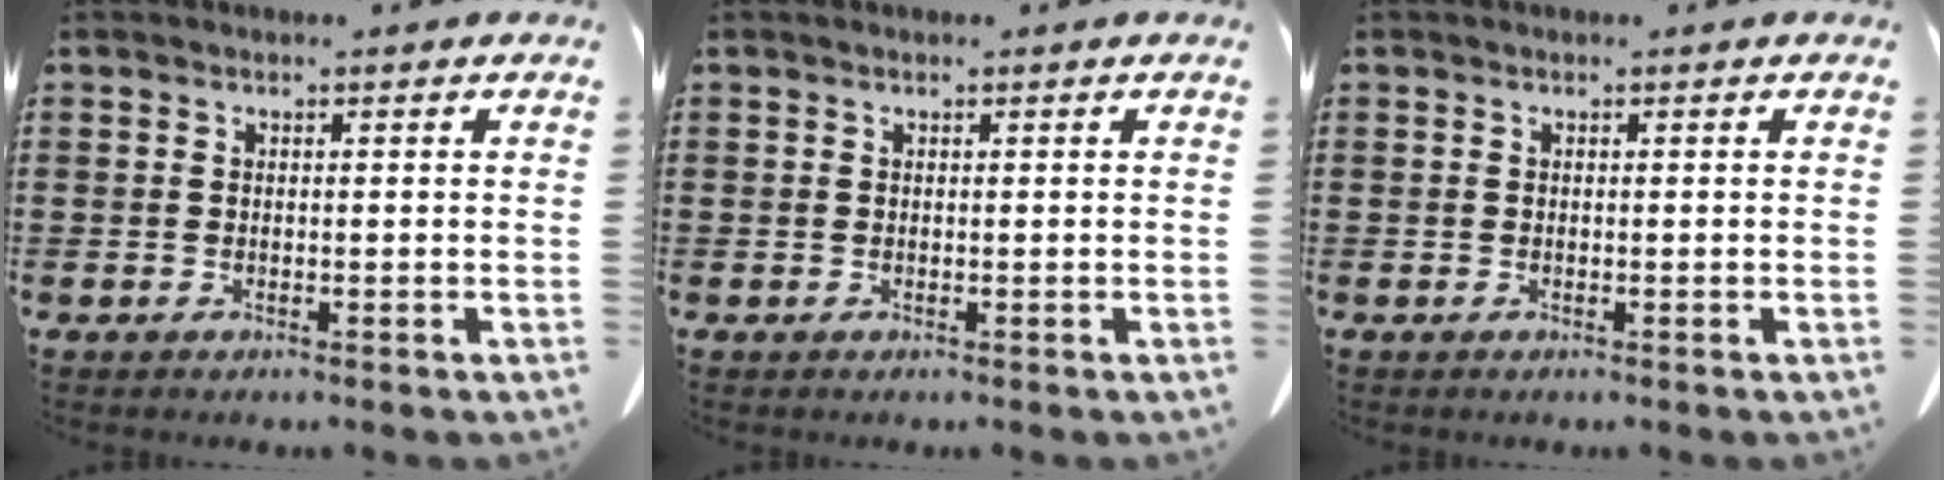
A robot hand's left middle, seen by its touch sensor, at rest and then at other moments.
{"total": 0.0}
{"total": 0.0}